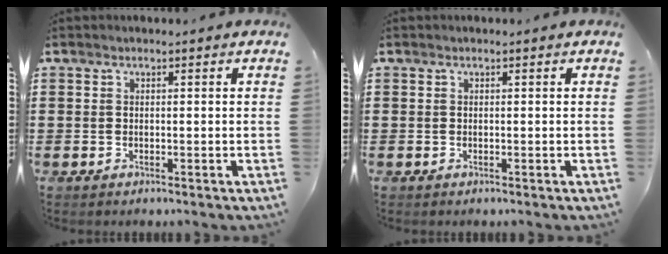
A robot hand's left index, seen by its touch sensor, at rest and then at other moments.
{"total": 0.0}